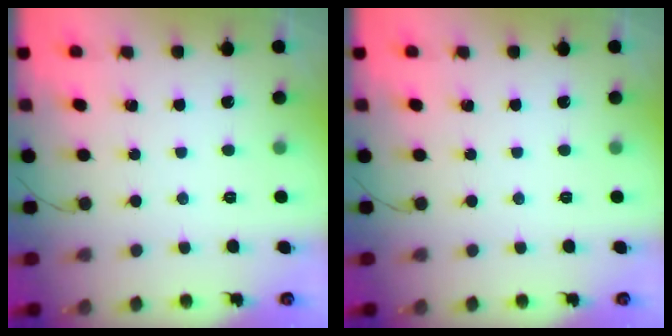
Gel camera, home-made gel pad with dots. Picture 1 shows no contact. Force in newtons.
{"total": 0.0}